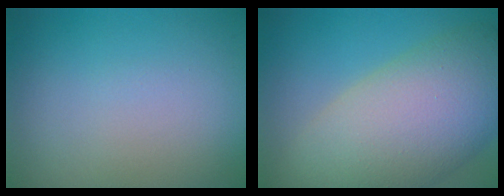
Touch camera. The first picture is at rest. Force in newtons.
{"total": 11.7, "press": 11.7, "slide": 0.6}